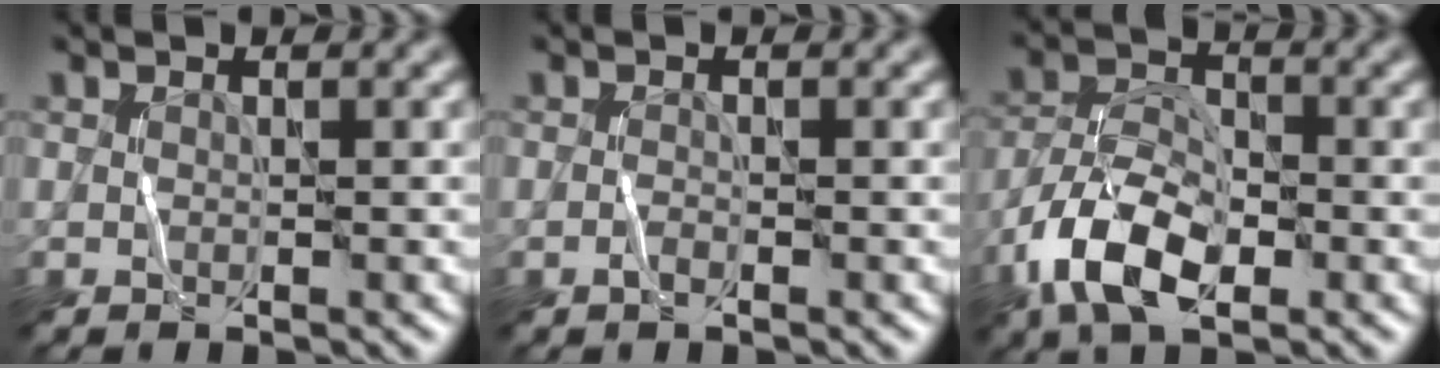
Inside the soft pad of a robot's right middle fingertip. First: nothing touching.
{"total": 0.7, "force": [-0.5, 0.2, 0.5], "torque": [-0.012, 0.000, -0.009]}
{"total": 7.4, "force": [-3.7, 3.8, 5.2], "torque": [-0.101, 0.001, -0.079]}